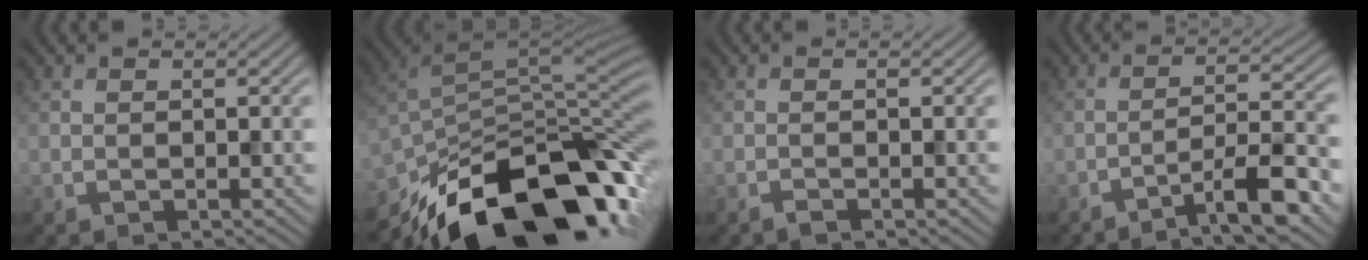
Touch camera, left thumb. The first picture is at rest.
{"total": 17.9, "force": [-11.9, 7.8, 10.9], "torque": [-0.214, -0.033, -0.188]}
{"total": 0.6, "force": [-0.6, 0.0, 0.3], "torque": [-0.004, 0.002, -0.013]}
{"total": 8.4, "force": [-5.8, 1.2, 6.0], "torque": [-0.090, 0.019, -0.098]}